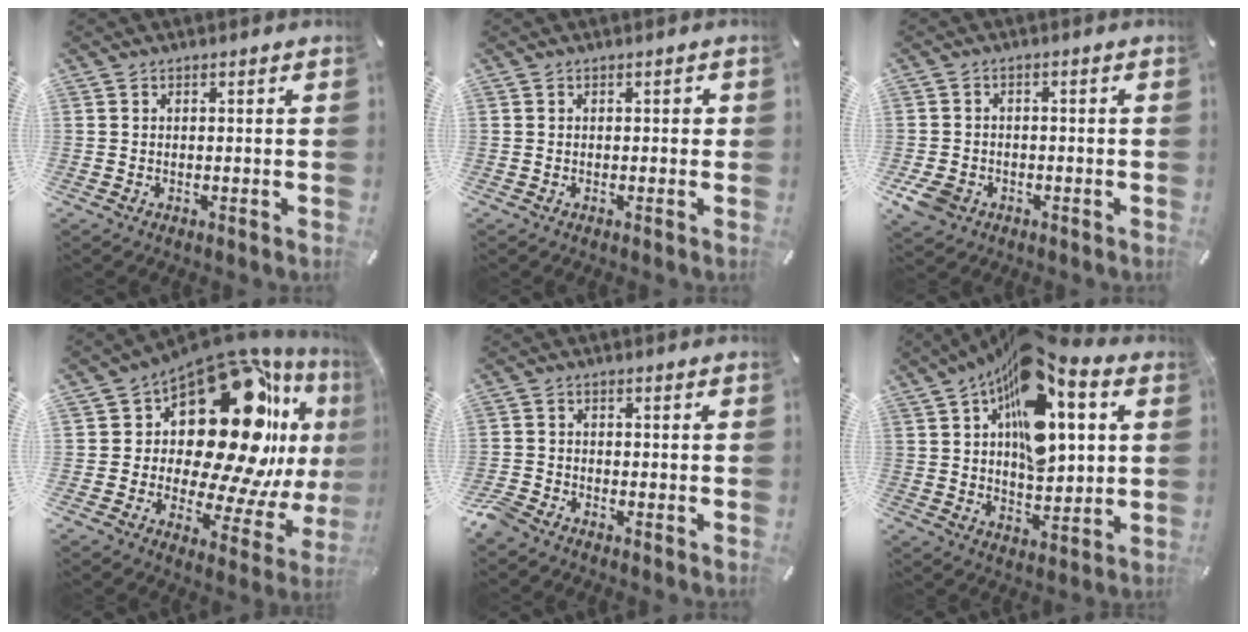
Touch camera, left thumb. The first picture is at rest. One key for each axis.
{"total": 1.1, "fx": 0.1, "fy": 0.7, "fz": 0.8, "tx": -0.007, "ty": 0.003, "tz": -0.003}
{"total": 5.1, "fx": -2.3, "fy": 4.0, "fz": 2.1, "tx": -0.059, "ty": 0.006, "tz": -0.046}
{"total": 27.0, "fx": 10.0, "fy": 14.5, "fz": 20.4, "tx": -0.289, "ty": -0.102, "tz": 0.181}
{"total": 3.0, "fx": -2.5, "fy": 1.3, "fz": 1.0, "tx": -0.036, "ty": 0.006, "tz": -0.054}
{"total": 20.5, "fx": 8.5, "fy": 11.4, "fz": 14.8, "tx": -0.228, "ty": -0.038, "tz": 0.144}